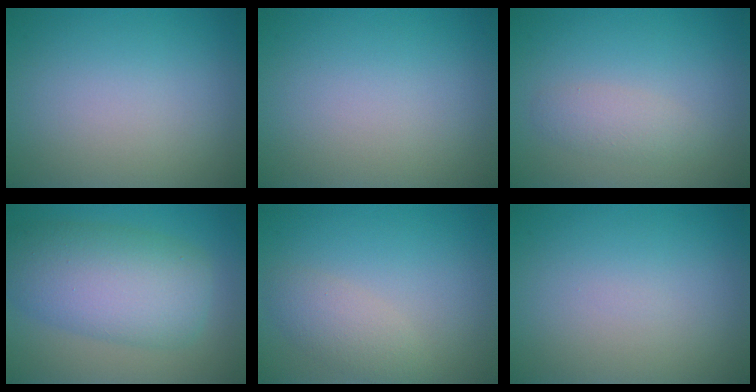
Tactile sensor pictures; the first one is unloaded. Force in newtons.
{"total": 0.0}
{"total": 1.7, "press": 1.7, "slide": 0.1}
{"total": 8.4, "press": 8.4, "slide": 0.2}
{"total": 2.5, "press": 2.5, "slide": 0.1}
{"total": 0.0}